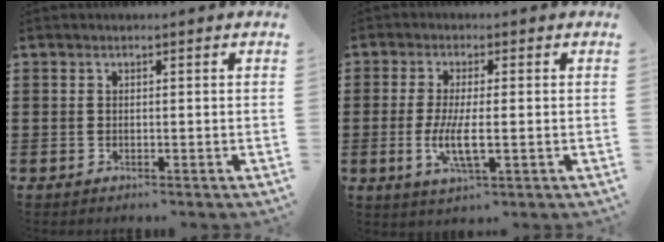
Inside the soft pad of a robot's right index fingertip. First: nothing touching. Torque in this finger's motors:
{"motor_torque": [1.01, 1.13, 0.13, 0.05]}